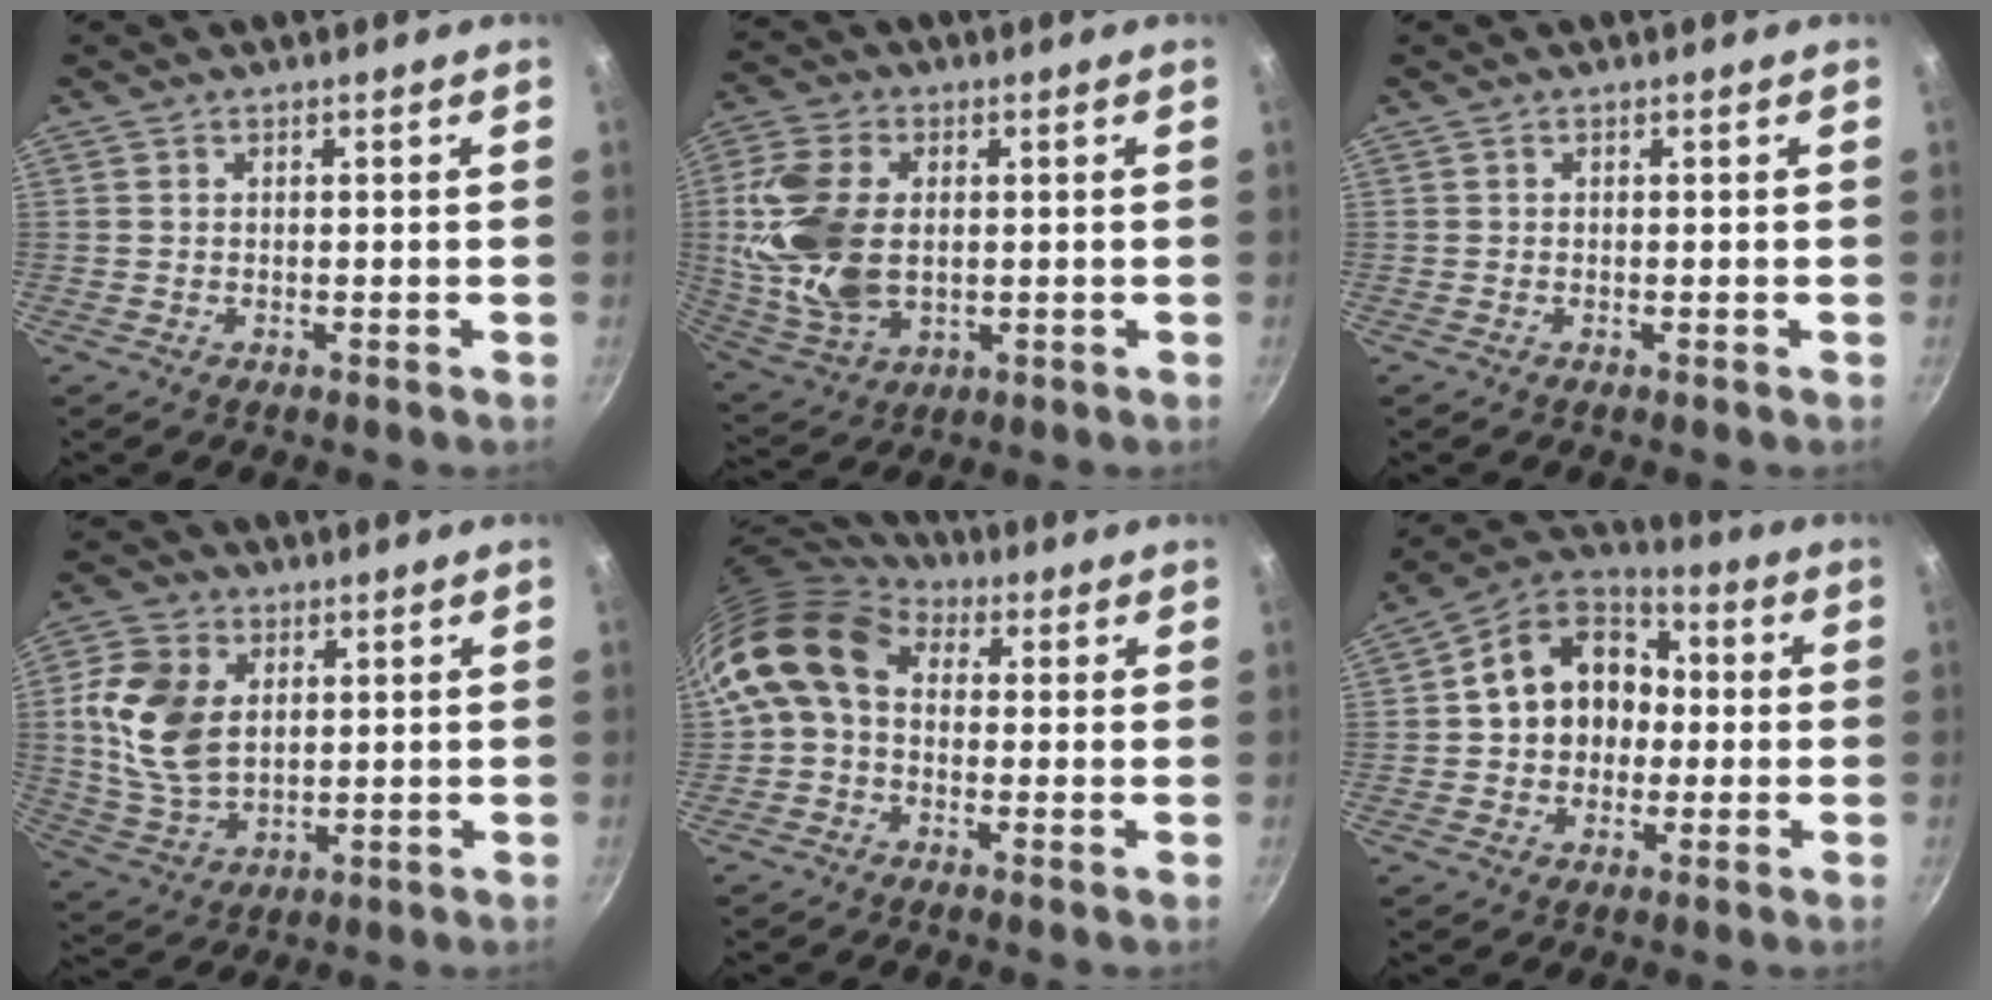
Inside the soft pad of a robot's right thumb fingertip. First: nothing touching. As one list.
[{"total": 16.3, "force": [1.2, 10.6, 12.3], "torque": [-0.238, -0.003, 0.029]}, {"total": 0.0}, {"total": 13.8, "force": [2.7, 9.4, 9.7], "torque": [-0.173, -0.012, 0.056]}, {"total": 11.2, "force": [1.5, 8.4, 7.3], "torque": [-0.120, 0.018, 0.004]}, {"total": 15.3, "force": [0.7, 12.2, 9.2], "torque": [-0.113, 0.039, -0.003]}]